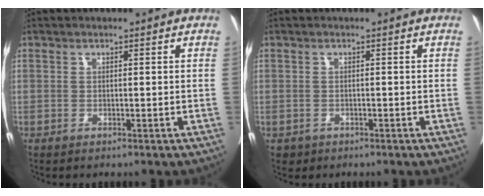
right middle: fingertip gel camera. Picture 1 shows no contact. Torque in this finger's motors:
{"motor_torque": [0.15, -0.11, 0.03, 0.01]}